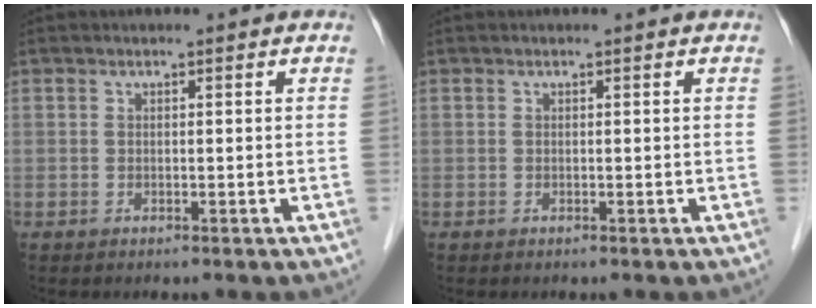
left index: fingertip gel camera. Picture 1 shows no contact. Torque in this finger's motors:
{"motor_torque": [-0.07, -0.07, 0.00, 0.00]}